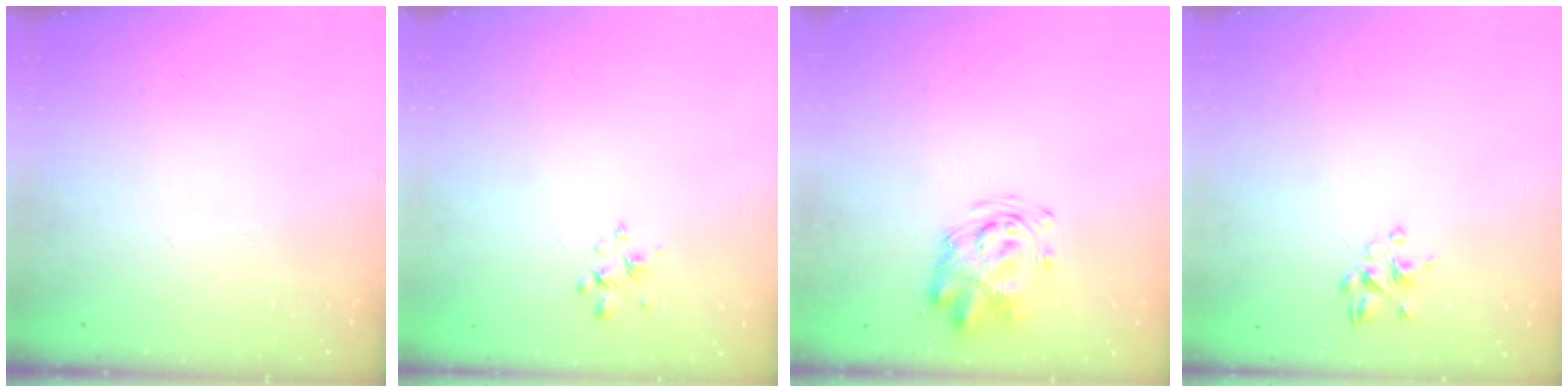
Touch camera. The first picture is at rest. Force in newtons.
{"total": 2.6, "press": 2.4, "slide": 0.8}
{"total": 3.2, "press": 3.1, "slide": 0.8}
{"total": 2.8, "press": 2.7, "slide": 0.9}